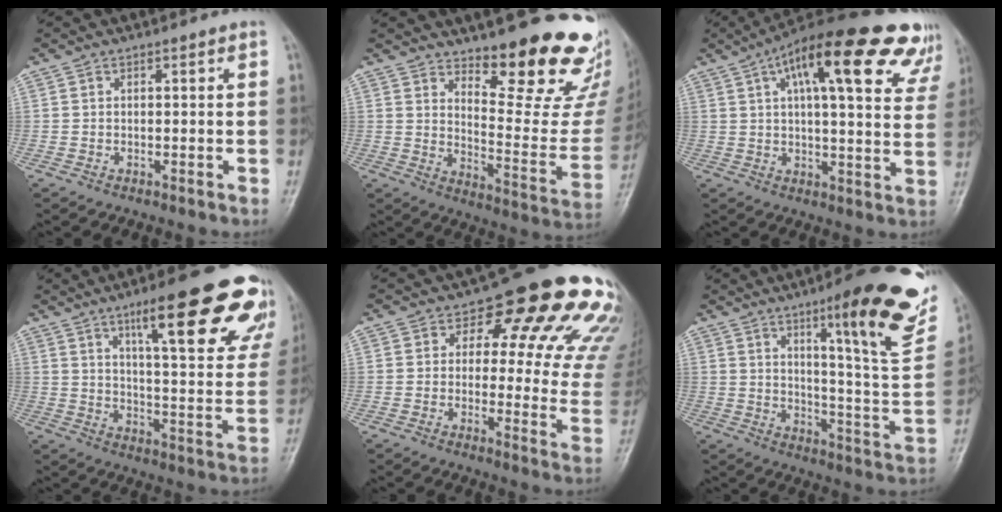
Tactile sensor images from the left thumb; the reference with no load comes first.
{"total": 19.7, "force": [15.2, 5.2, 11.4], "torque": [-0.104, -0.141, 0.207]}
{"total": 26.5, "force": [13.7, 8.3, 21.1], "torque": [-0.283, 0.006, 0.180]}
{"total": 23.9, "force": [13.9, 5.3, 18.6], "torque": [-0.221, -0.044, 0.195]}
{"total": 19.3, "force": [12.1, 9.5, 11.7], "torque": [-0.082, -0.052, 0.119]}
{"total": 23.1, "force": [13.2, 3.8, 18.5], "torque": [-0.211, -0.065, 0.189]}